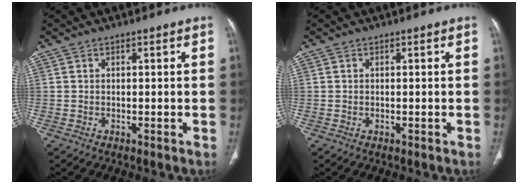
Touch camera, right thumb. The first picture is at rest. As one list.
[{"total": 0.0}]